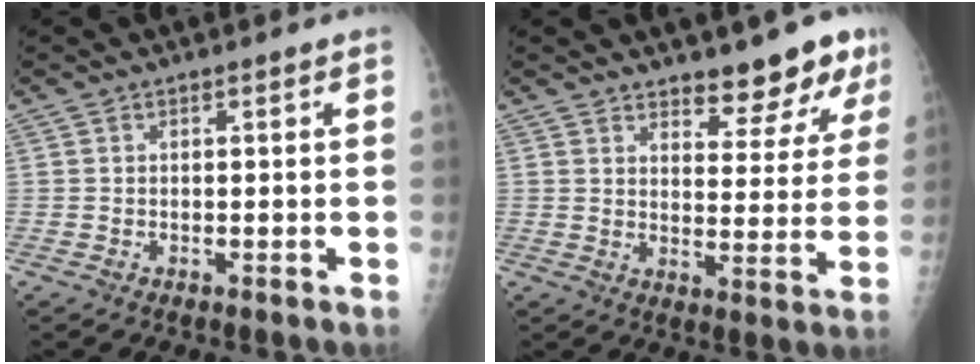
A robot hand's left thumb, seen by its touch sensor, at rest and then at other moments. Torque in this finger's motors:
{"motor_torque": [0.10, 0.14, -0.22, -0.21, 0.07]}